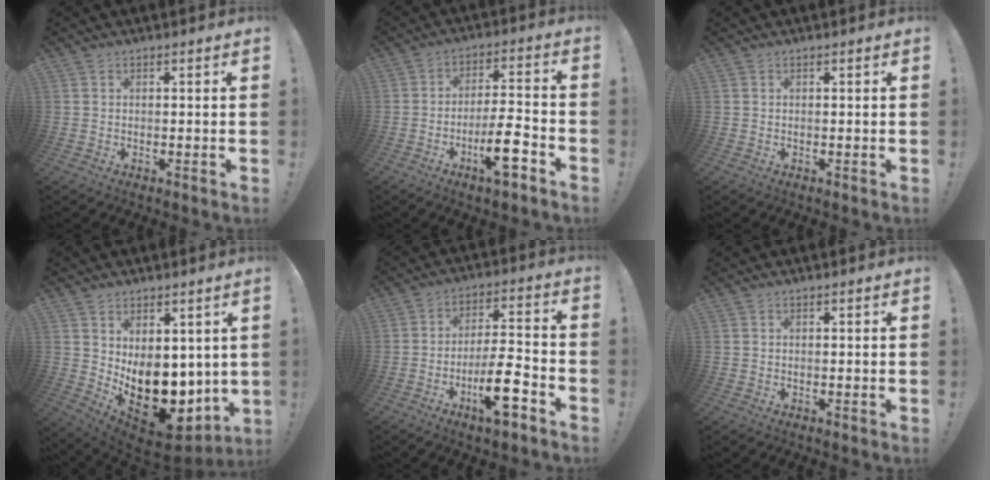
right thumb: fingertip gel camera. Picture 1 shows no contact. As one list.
[{"total": 11.8, "force": [-5.8, 3.0, 9.8], "torque": [-0.155, 0.026, -0.098]}, {"total": 0.0}, {"total": 15.3, "force": [-1.8, 10.8, 10.7], "torque": [-0.135, -0.012, -0.006]}, {"total": 13.5, "force": [-6.4, 4.1, 11.1], "torque": [-0.180, 0.036, -0.105]}, {"total": 0.0}]